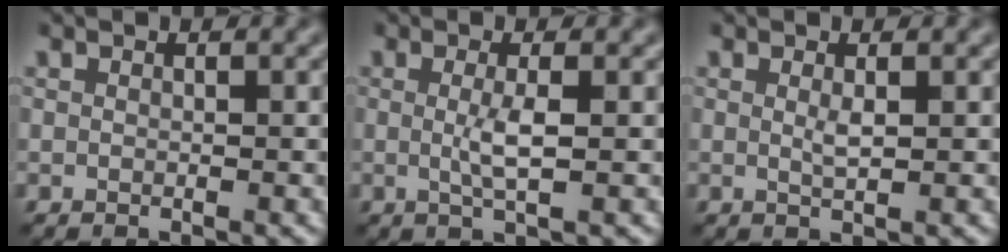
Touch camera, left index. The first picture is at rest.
{"total": 2.1, "force": [-0.6, 0.1, 2.0], "torque": [-0.039, 0.000, -0.005]}
{"total": 0.8, "force": [-0.3, 0.0, 0.8], "torque": [-0.013, 0.000, 0.001]}